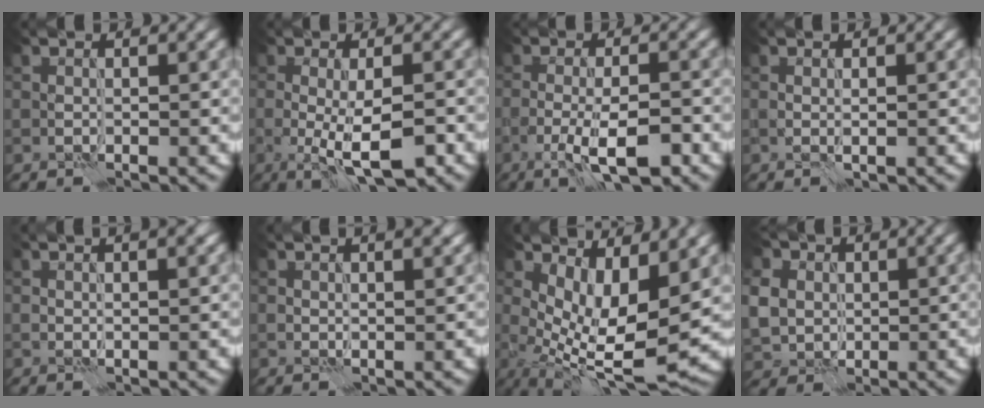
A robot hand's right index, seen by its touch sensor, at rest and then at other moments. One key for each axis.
{"total": 5.8, "fx": -1.6, "fy": 1.3, "fz": 5.4, "tx": -0.090, "ty": -0.009, "tz": -0.023}
{"total": 6.0, "fx": -2.9, "fy": 1.5, "fz": 5.0, "tx": -0.089, "ty": -0.001, "tz": -0.052}
{"total": 0.9, "fx": -0.1, "fy": 0.4, "fz": 0.9, "tx": -0.017, "ty": -0.004, "tz": 0.000}
{"total": 2.5, "fx": 1.3, "fy": 0.8, "fz": 1.9, "tx": -0.027, "ty": 0.003, "tz": 0.018}
{"total": 2.8, "fx": 1.6, "fy": 0.9, "fz": 2.1, "tx": -0.024, "ty": 0.004, "tz": 0.016}
{"total": 9.4, "fx": 1.0, "fy": 3.6, "fz": 8.6, "tx": -0.162, "ty": -0.012, "tz": 0.024}
{"total": 6.7, "fx": 1.6, "fy": 5.7, "fz": 3.1, "tx": -0.085, "ty": 0.018, "tz": 0.028}